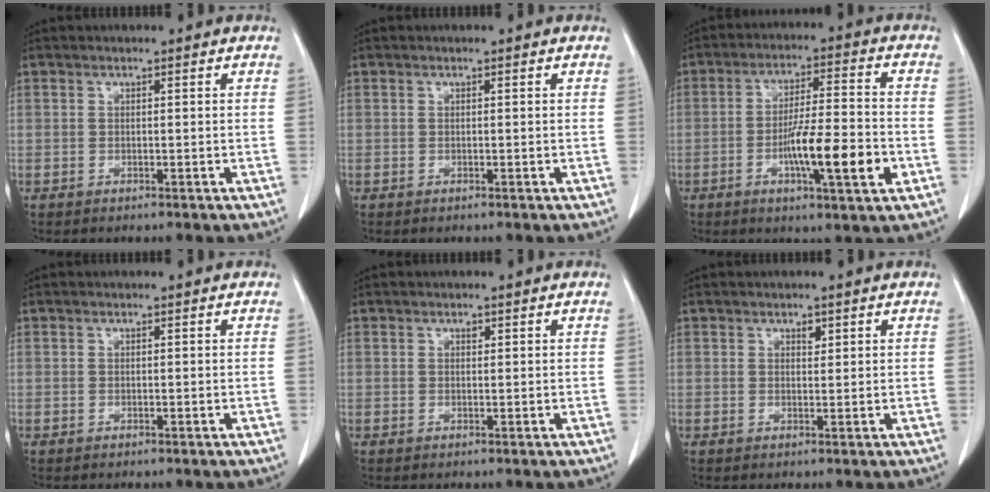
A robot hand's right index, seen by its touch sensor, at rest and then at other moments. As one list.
[{"total": 0.0}, {"total": 11.5, "force": [-3.6, 1.1, 10.9], "torque": [-0.182, -0.005, -0.060]}, {"total": 0.0}, {"total": 0.5, "force": [0.3, 0.3, 0.3], "torque": [-0.004, -0.001, 0.003]}, {"total": 1.1, "force": [0.7, 0.6, 0.6], "torque": [-0.006, -0.004, 0.009]}]